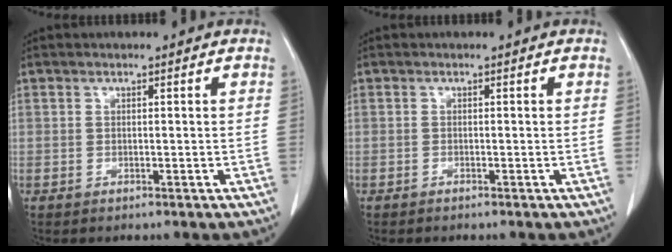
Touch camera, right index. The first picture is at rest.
{"total": 0.0}